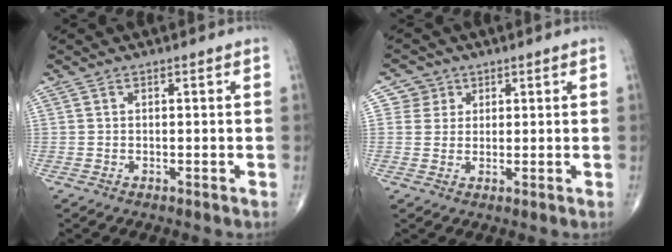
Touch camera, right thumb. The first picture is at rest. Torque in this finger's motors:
{"motor_torque": [0.03, 0.21, 0.09, 0.09, -0.05]}